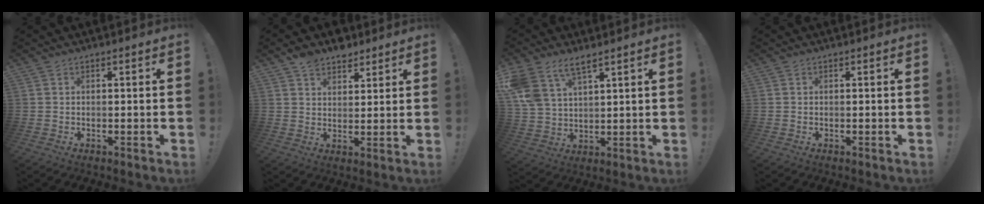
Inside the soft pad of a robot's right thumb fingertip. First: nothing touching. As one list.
[{"total": 7.1, "force": [5.4, 4.2, 1.8], "torque": [-0.017, -0.030, 0.099]}, {"total": 9.7, "force": [6.7, 4.7, 5.3], "torque": [-0.115, -0.026, 0.133]}, {"total": 0.0}]